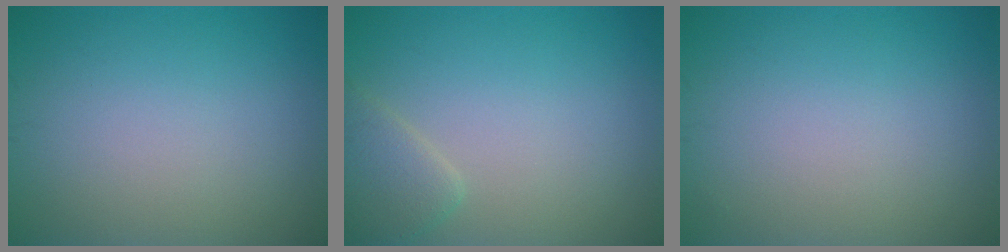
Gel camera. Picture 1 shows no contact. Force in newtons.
{"total": 2.3, "press": 2.3, "slide": 0.2}
{"total": 0.0}